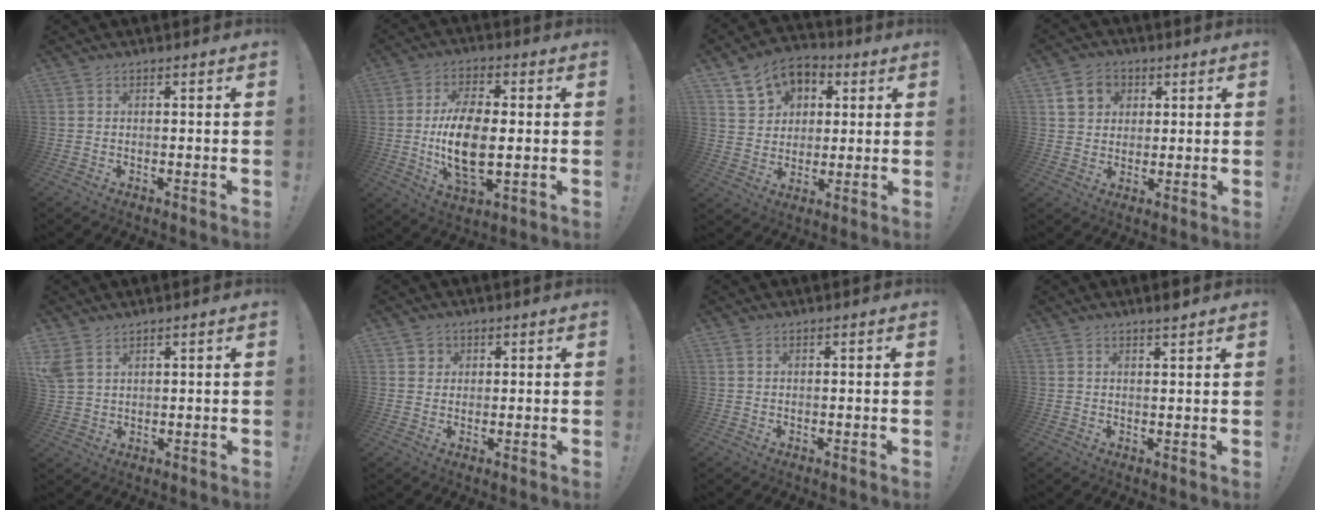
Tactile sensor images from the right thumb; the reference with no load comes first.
{"total": 14.3, "force": [-0.3, 7.3, 12.2], "torque": [-0.244, -0.008, -0.011]}
{"total": 11.1, "force": [5.4, 8.7, 4.2], "torque": [-0.069, -0.023, 0.107]}
{"total": 8.8, "force": [3.6, 7.3, 3.3], "torque": [-0.050, -0.006, 0.073]}
{"total": 5.2, "force": [3.4, 2.9, 2.7], "torque": [-0.056, -0.006, 0.071]}
{"total": 2.5, "force": [1.2, 2.2, 0.3], "torque": [-0.002, -0.006, 0.021]}
{"total": 0.8, "force": [0.4, 0.5, 0.4], "torque": [-0.006, 0.001, 0.008]}
{"total": 2.5, "force": [2.0, 0.0, 1.4], "torque": [-0.020, -0.013, 0.033]}